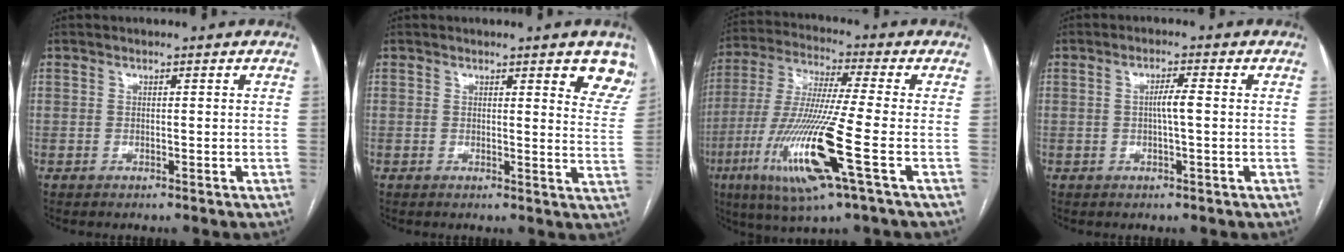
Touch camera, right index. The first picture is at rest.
{"total": 6.9, "force": [5.3, 1.4, 4.2], "torque": [-0.037, -0.022, 0.038]}
{"total": 16.5, "force": [-5.8, -0.1, 15.5], "torque": [-0.326, -0.027, -0.111]}
{"total": 2.8, "force": [0.0, 0.0, 2.8], "torque": [-0.050, 0.001, -0.001]}